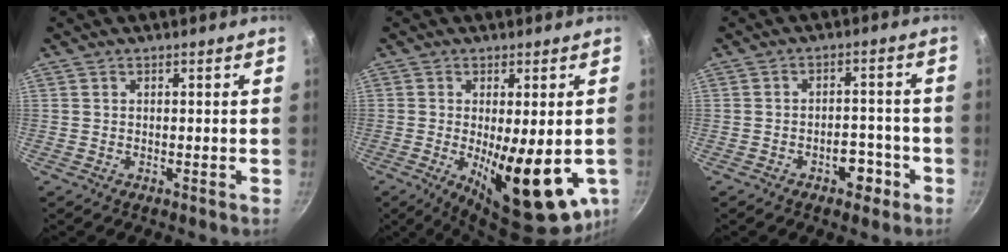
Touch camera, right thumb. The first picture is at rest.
{"total": 16.6, "force": [-3.1, 5.4, 15.4], "torque": [-0.208, -0.022, -0.028]}
{"total": 5.1, "force": [-2.7, 3.1, 3.1], "torque": [-0.016, 0.025, -0.034]}